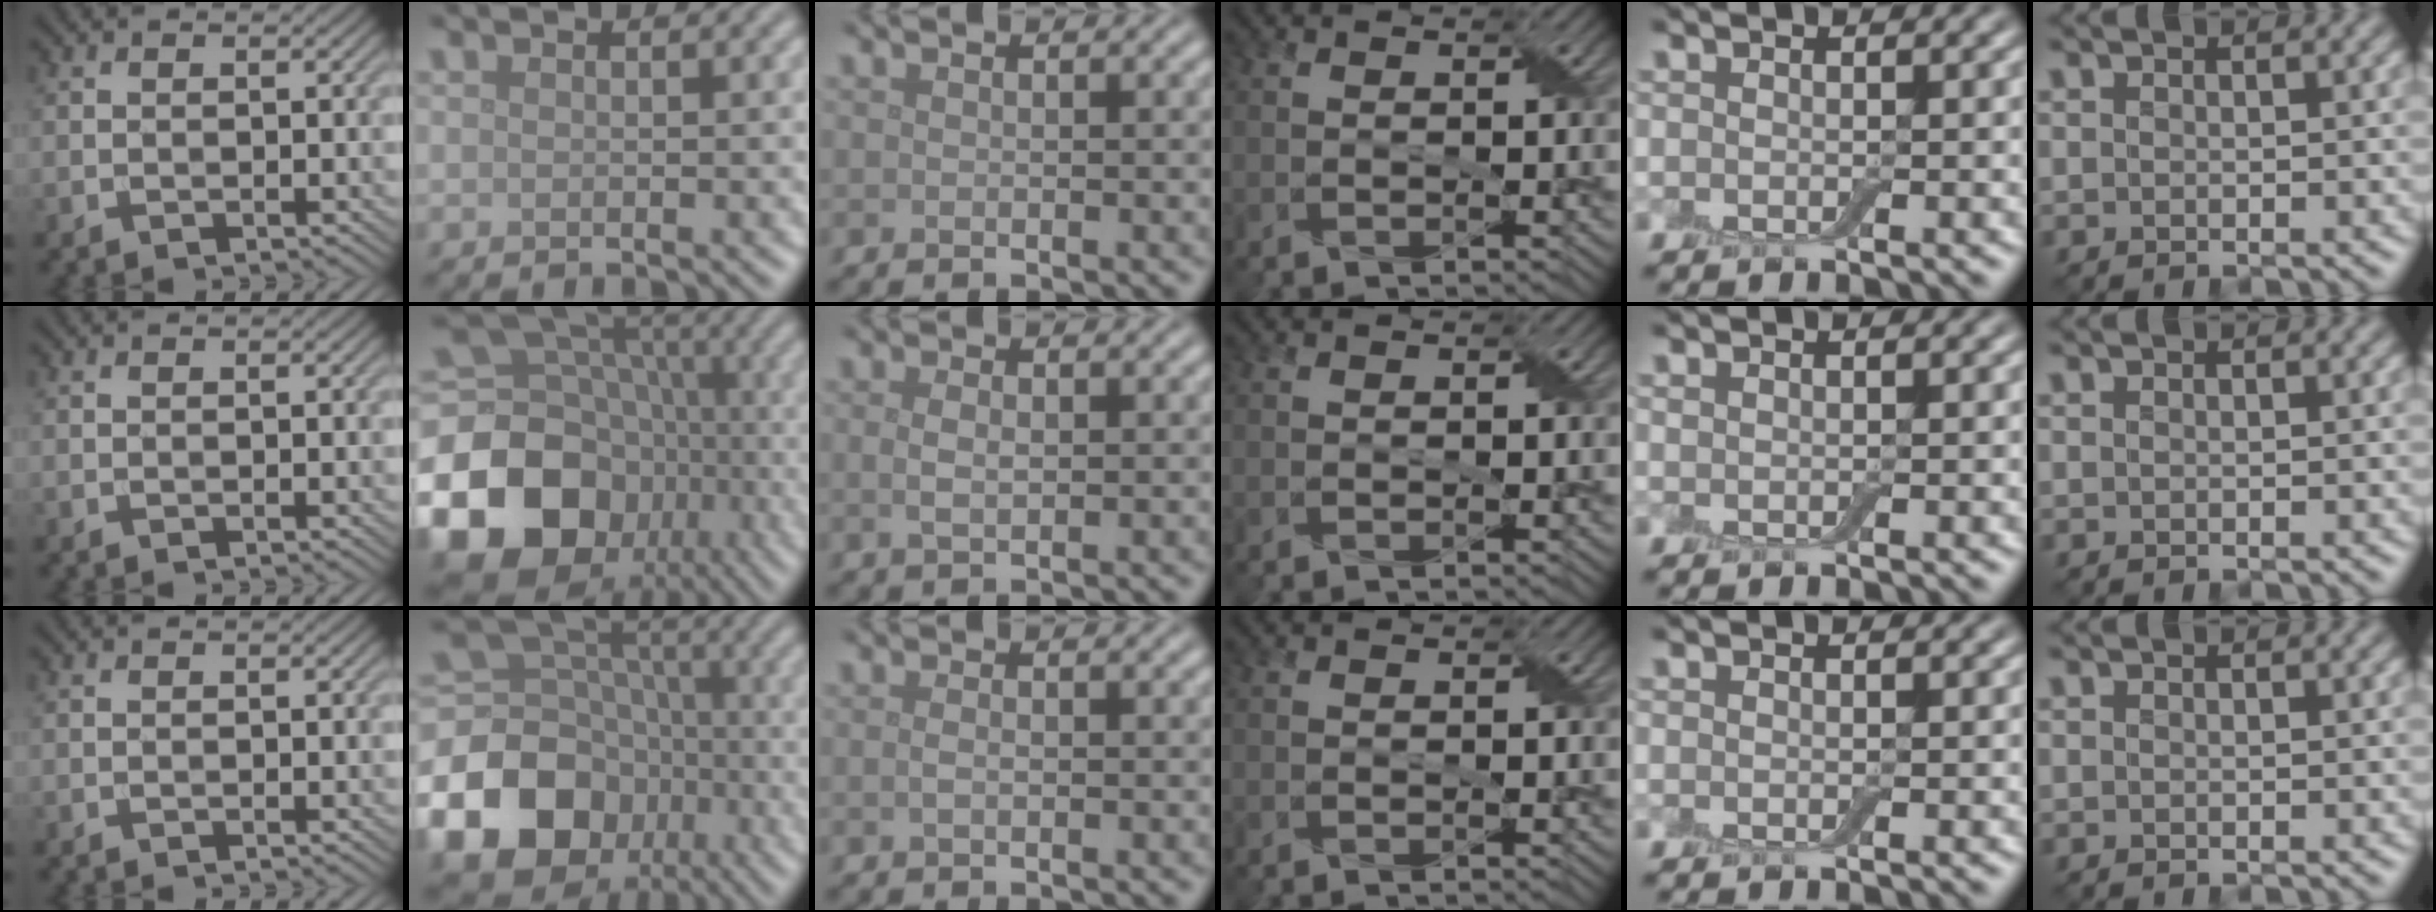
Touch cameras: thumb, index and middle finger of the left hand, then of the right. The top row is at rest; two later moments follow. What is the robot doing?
{"motion": "fold", "object": "aluminum foil"}